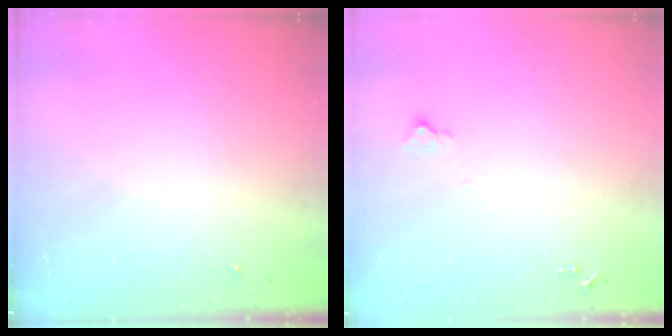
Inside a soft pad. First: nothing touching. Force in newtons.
{"total": 4.4, "press": 4.4, "slide": 0.4}